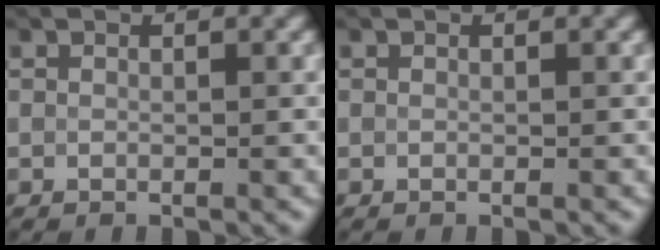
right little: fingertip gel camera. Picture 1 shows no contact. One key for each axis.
{"total": 0.0}